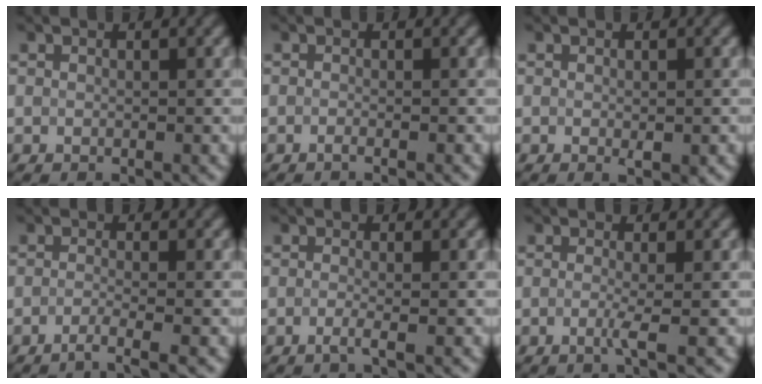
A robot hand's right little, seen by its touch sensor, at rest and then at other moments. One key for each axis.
{"total": 1.1, "fx": -1.0, "fy": 0.1, "fz": 0.3, "tx": 0.002, "ty": -0.010, "tz": -0.022}
{"total": 1.2, "fx": -0.8, "fy": 0.0, "fz": 0.9, "tx": -0.023, "ty": -0.003, "tz": -0.008}
{"total": 2.2, "fx": -2.0, "fy": -0.1, "fz": 0.9, "tx": -0.008, "ty": 0.001, "tz": -0.049}
{"total": 1.2, "fx": -1.0, "fy": 0.1, "fz": 0.6, "tx": -0.010, "ty": -0.006, "tz": -0.023}
{"total": 1.4, "fx": -0.9, "fy": 0.1, "fz": 1.1, "tx": -0.022, "ty": -0.006, "tz": -0.019}